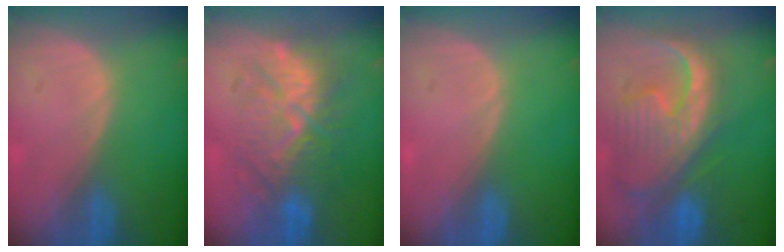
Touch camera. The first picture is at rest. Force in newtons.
{"total": 9.6, "press": 9.5, "slide": 1.5}
{"total": 0.0}
{"total": 13.0, "press": 11.1, "slide": 6.7}